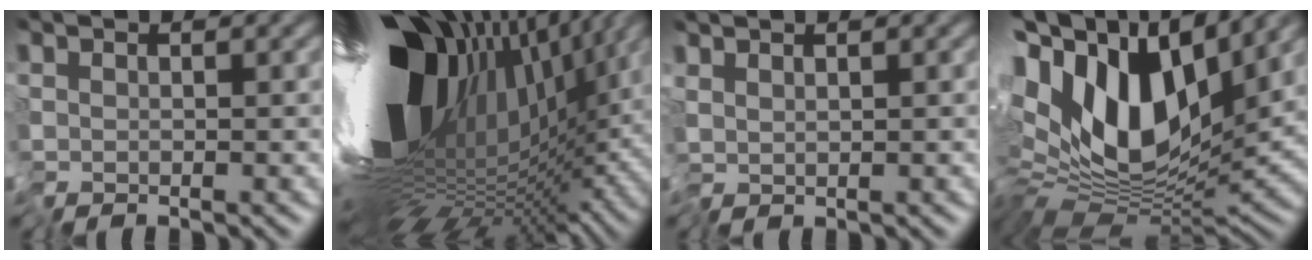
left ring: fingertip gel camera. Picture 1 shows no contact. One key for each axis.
{"total": 17.5, "fx": 1.3, "fy": 8.7, "fz": 15.1, "tx": -0.261, "ty": -0.052, "tz": 0.040}
{"total": 0.9, "fx": 0.3, "fy": 0.2, "fz": 0.8, "tx": -0.009, "ty": 0.006, "tz": 0.006}
{"total": 13.8, "fx": 4.3, "fy": 7.1, "fz": 11.1, "tx": -0.218, "ty": 0.014, "tz": 0.070}